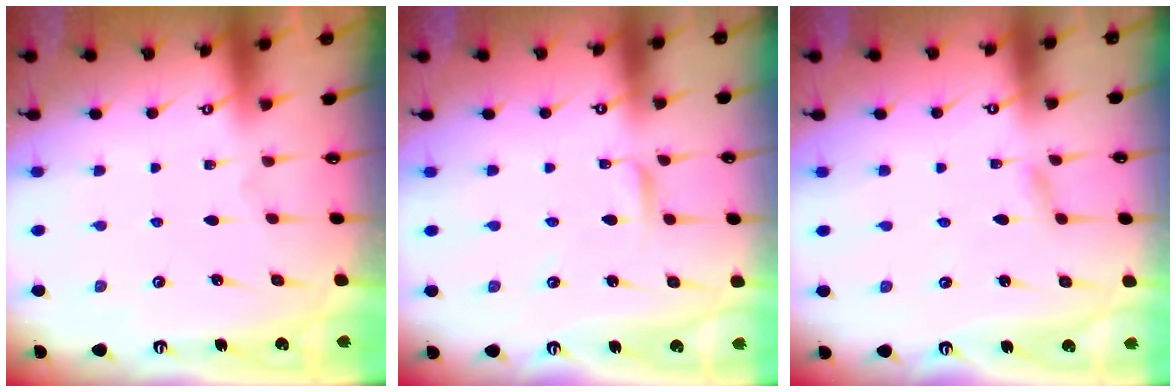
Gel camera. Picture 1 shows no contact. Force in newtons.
{"total": 2.0, "press": 2.0, "slide": 0.2}
{"total": 1.6, "press": 1.6, "slide": 0.1}